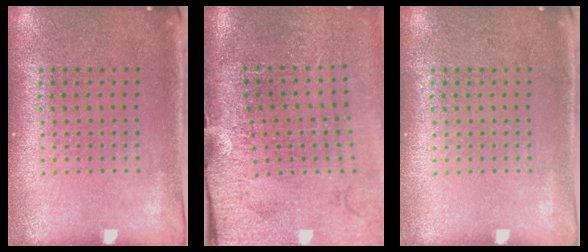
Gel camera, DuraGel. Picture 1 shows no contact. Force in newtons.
{"total": 4.5, "press": 3.5, "slide": 2.9}
{"total": 0.0}